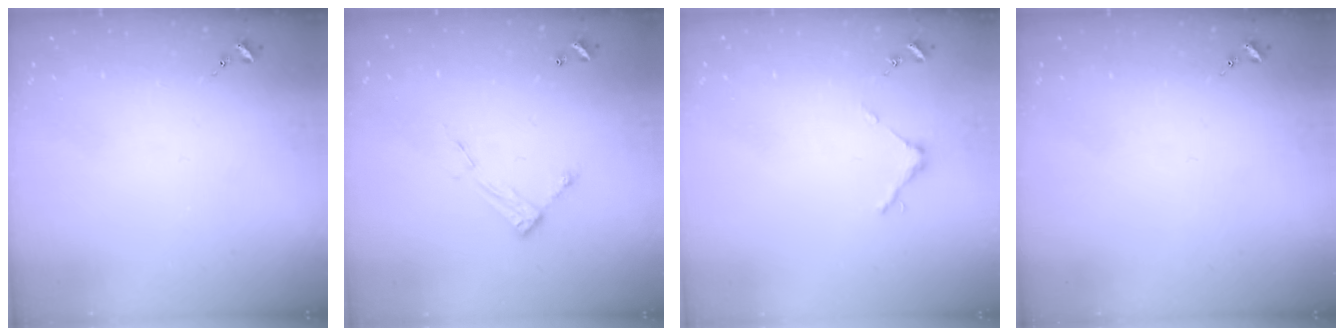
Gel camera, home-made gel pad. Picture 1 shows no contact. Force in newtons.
{"total": 7.5, "press": 7.5, "slide": 0.3}
{"total": 3.7, "press": 3.7, "slide": 0.3}
{"total": 0.0}